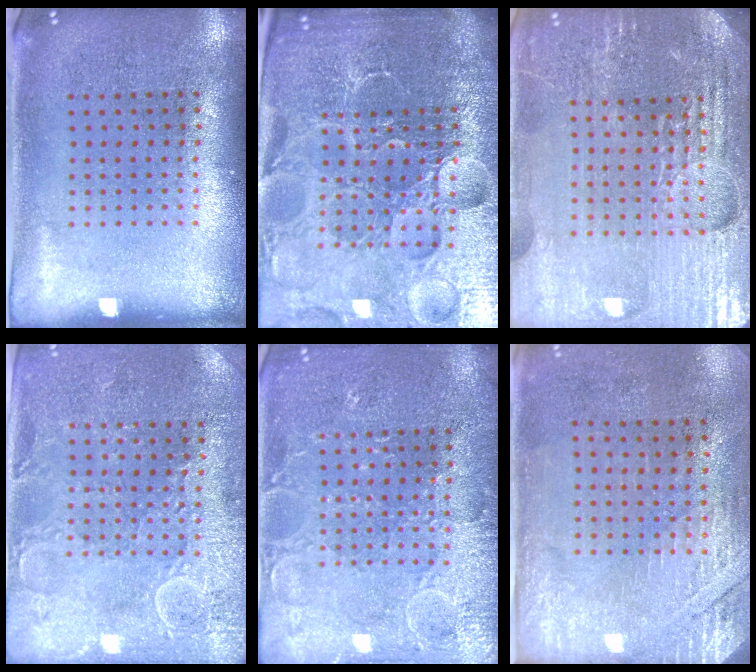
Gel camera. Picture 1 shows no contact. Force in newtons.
{"total": 6.8, "press": 6.0, "slide": 3.2}
{"total": 5.1, "press": 4.7, "slide": 2.0}
{"total": 2.8, "press": 2.8, "slide": 0.5}
{"total": 4.2, "press": 4.1, "slide": 0.5}
{"total": 2.8, "press": 2.4, "slide": 1.4}